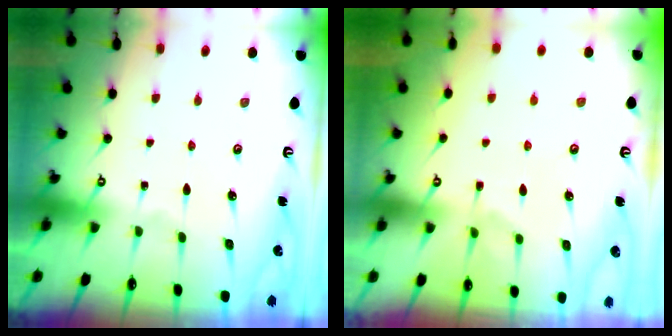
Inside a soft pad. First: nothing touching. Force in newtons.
{"total": 1.2, "press": 0.6, "slide": 1.1}